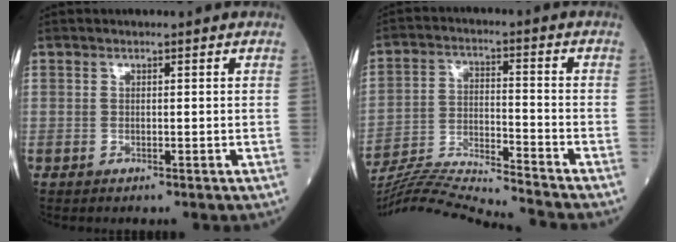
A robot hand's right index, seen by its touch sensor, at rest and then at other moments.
{"total": 15.4, "force": [-14.7, -2.2, 4.1], "torque": [-0.067, -0.003, -0.250]}